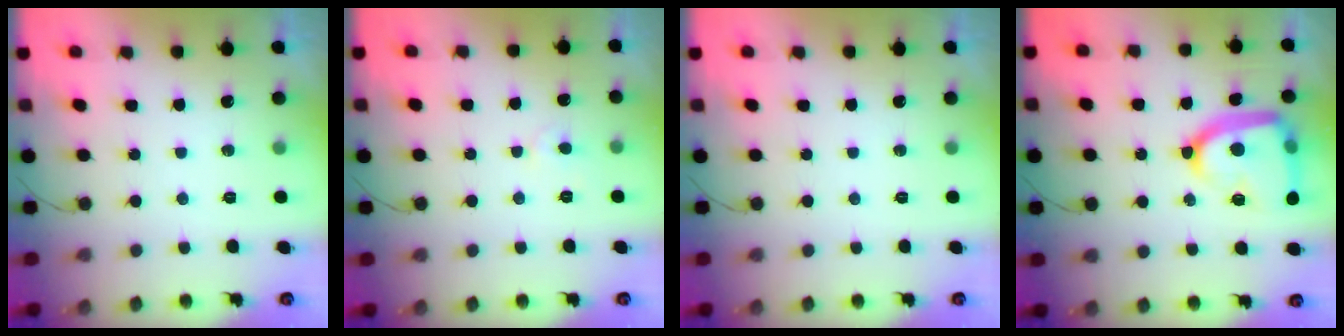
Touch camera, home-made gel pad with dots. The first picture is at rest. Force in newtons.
{"total": 3.3, "press": 3.3, "slide": 0.4}
{"total": 0.0}
{"total": 18.2, "press": 18.1, "slide": 1.2}